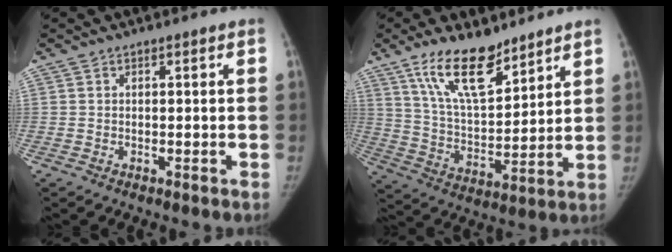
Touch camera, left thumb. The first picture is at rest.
{"total": 14.5, "force": [10.1, 5.5, 8.7], "torque": [-0.122, -0.064, 0.193]}